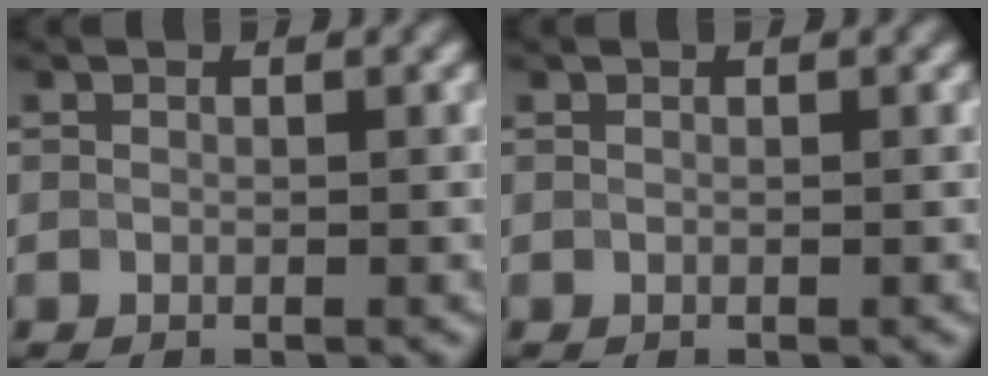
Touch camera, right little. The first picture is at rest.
{"total": 0.0}